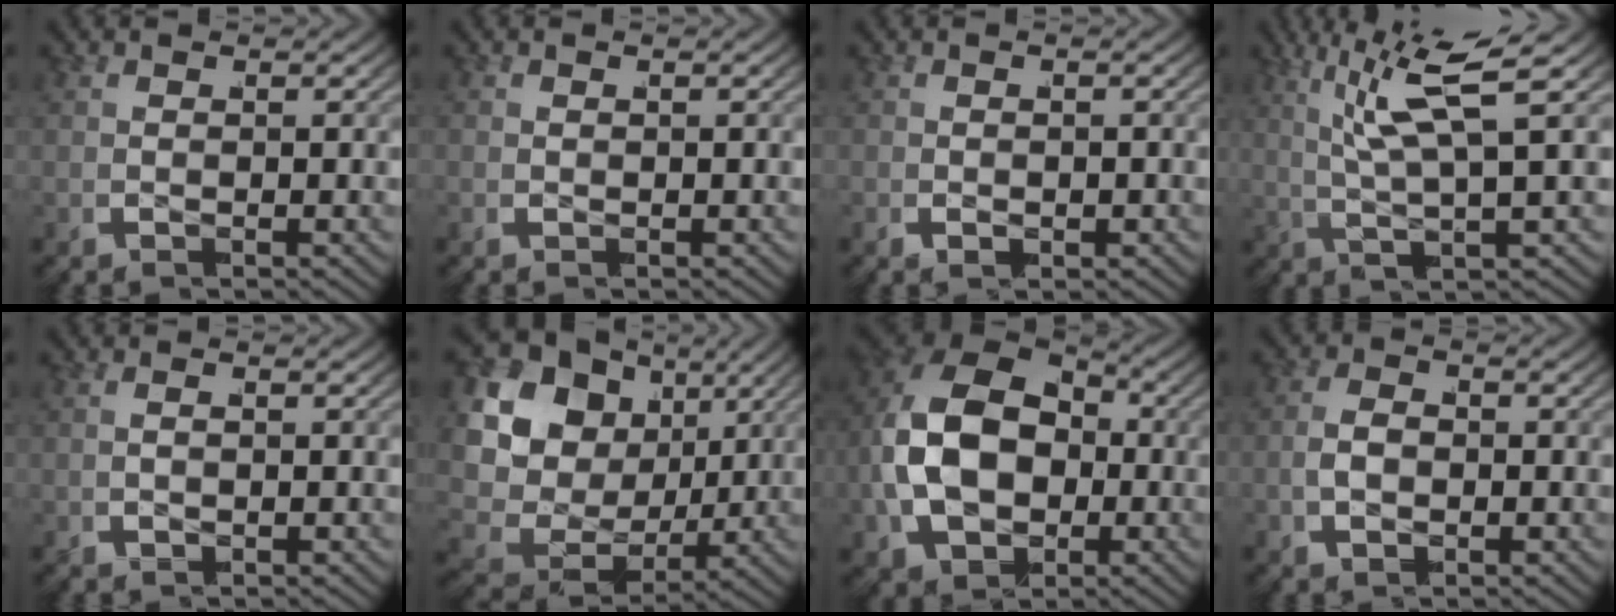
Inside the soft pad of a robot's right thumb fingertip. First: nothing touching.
{"total": 0.0}
{"total": 0.7, "force": [-0.5, 0.3, 0.3], "torque": [-0.004, 0.000, -0.008]}
{"total": 5.1, "force": [1.5, 1.3, 4.7], "torque": [-0.098, 0.008, 0.019]}
{"total": 0.7, "force": [-0.4, 0.3, 0.5], "torque": [-0.005, 0.011, -0.010]}
{"total": 18.7, "force": [1.9, 14.9, 11.2], "torque": [-0.259, -0.006, 0.019]}
{"total": 15.2, "force": [0.6, 10.7, 10.8], "torque": [-0.259, -0.013, 0.020]}
{"total": 2.9, "force": [-0.8, 1.9, 2.0], "torque": [-0.037, 0.003, -0.017]}